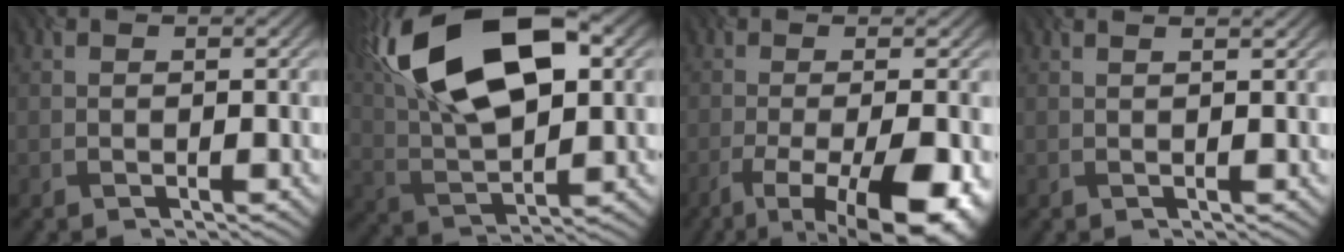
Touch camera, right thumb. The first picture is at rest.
{"total": 18.2, "force": [7.6, 8.7, 14.0], "torque": [-0.294, 0.049, 0.123]}
{"total": 13.5, "force": [-7.2, 4.2, 10.6], "torque": [-0.158, -0.012, -0.093]}
{"total": 0.6, "force": [0.6, 0.0, -0.1], "torque": [0.005, 0.007, 0.000]}